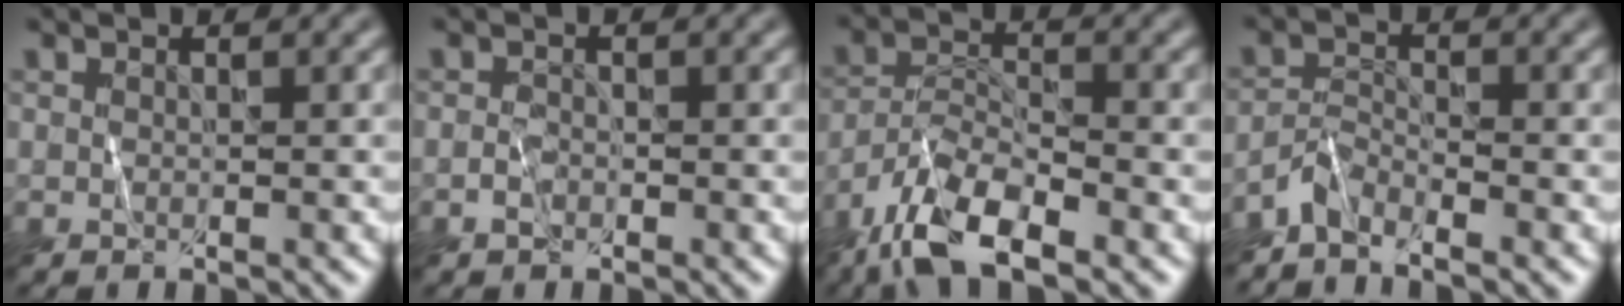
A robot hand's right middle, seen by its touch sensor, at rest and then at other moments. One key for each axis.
{"total": 0.8, "fx": -0.7, "fy": 0.5, "fz": 0.2, "tx": -0.005, "ty": 0.004, "tz": -0.013}
{"total": 7.2, "fx": -5.3, "fy": 2.3, "fz": 4.3, "tx": -0.079, "ty": 0.000, "tz": -0.103}
{"total": 2.4, "fx": -2.3, "fy": 0.3, "fz": 0.6, "tx": -0.014, "ty": 0.005, "tz": -0.052}